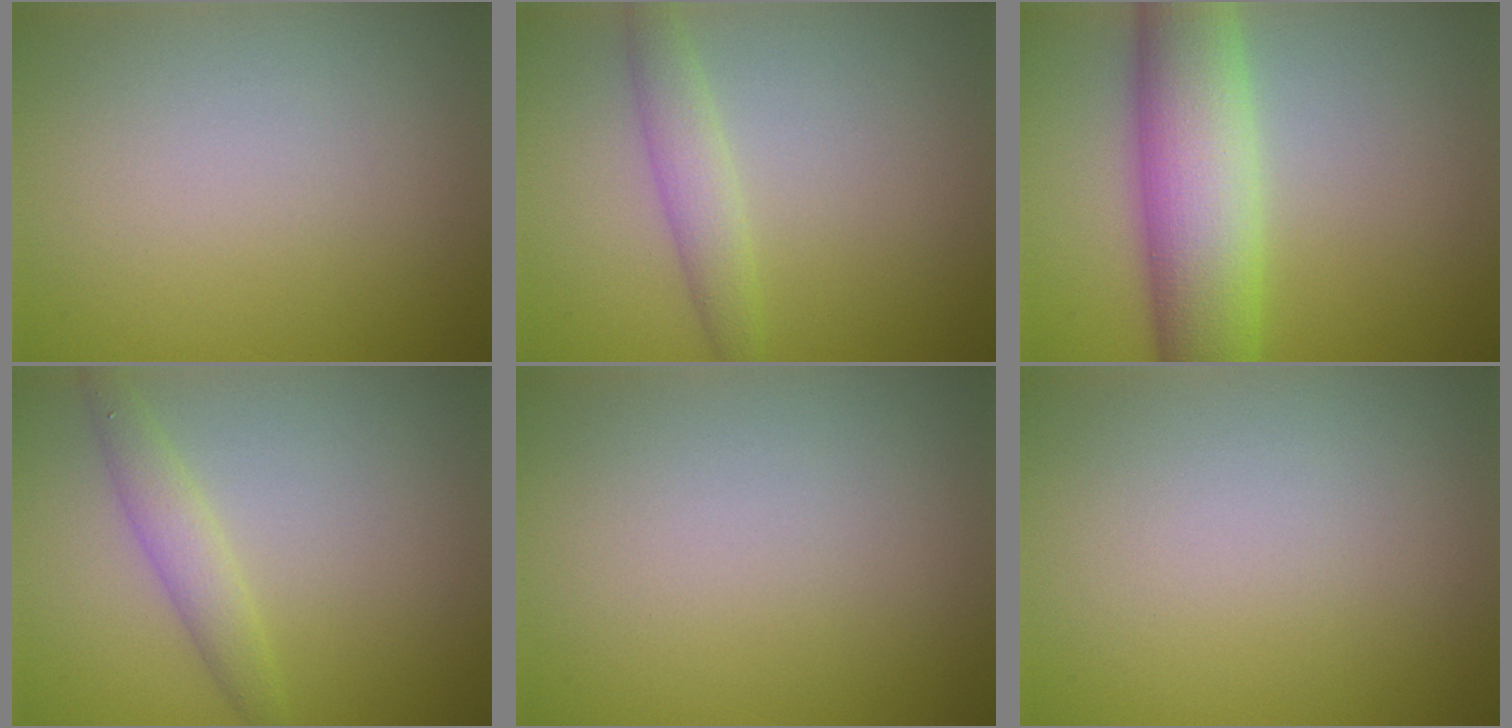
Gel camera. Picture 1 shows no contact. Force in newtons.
{"total": 2.5, "press": 2.5, "slide": 0.1}
{"total": 9.0, "press": 9.0, "slide": 0.2}
{"total": 2.3, "press": 2.3, "slide": 0.0}
{"total": 0.0}
{"total": 0.0}